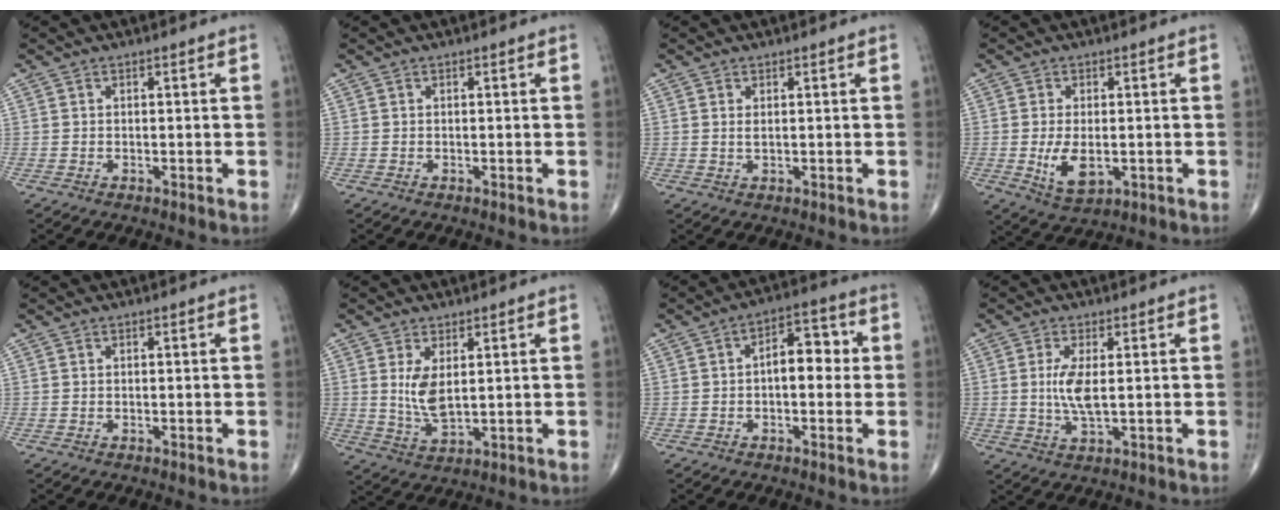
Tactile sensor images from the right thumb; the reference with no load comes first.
{"total": 0.0}
{"total": 1.0, "force": [0.4, 0.3, 0.9], "torque": [-0.018, 0.000, 0.008]}
{"total": 6.6, "force": [-1.0, 3.5, 5.5], "torque": [-0.092, -0.012, -0.008]}
{"total": 0.0}
{"total": 6.0, "force": [1.4, 2.7, 5.2], "torque": [-0.099, -0.018, 0.039]}
{"total": 7.7, "force": [0.2, 4.3, 6.4], "torque": [-0.068, 0.024, -0.007]}
{"total": 5.5, "force": [0.5, 1.7, 5.2], "torque": [-0.117, -0.013, 0.013]}